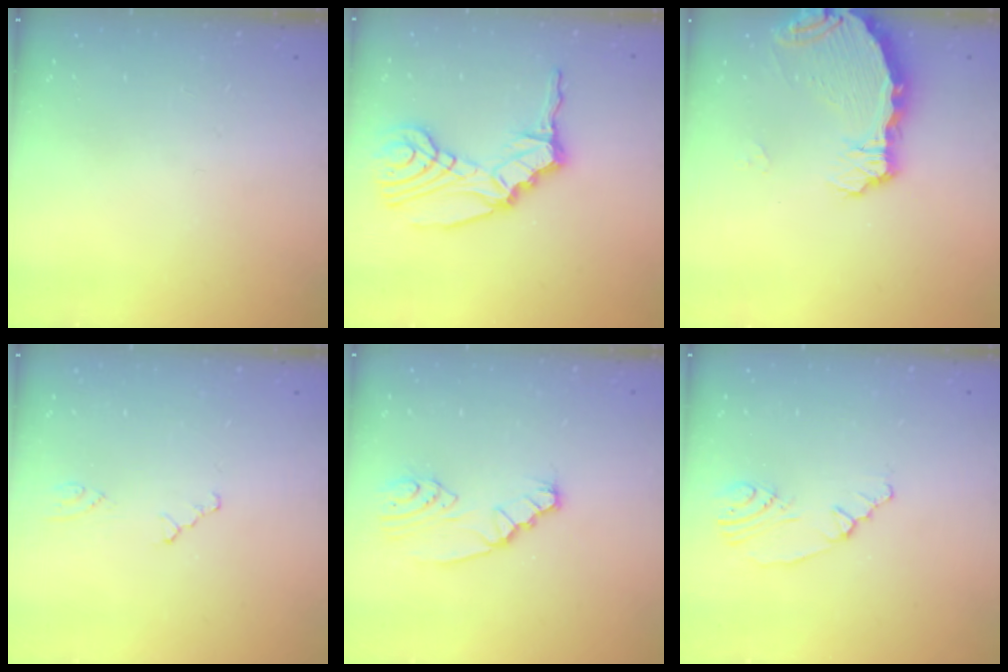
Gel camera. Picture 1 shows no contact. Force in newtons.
{"total": 14.7, "press": 14.1, "slide": 4.3}
{"total": 5.8, "press": 5.3, "slide": 2.3}
{"total": 0.9, "press": 0.9, "slide": 0.2}
{"total": 2.8, "press": 2.8, "slide": 0.3}
{"total": 5.0, "press": 2.4, "slide": 4.4}